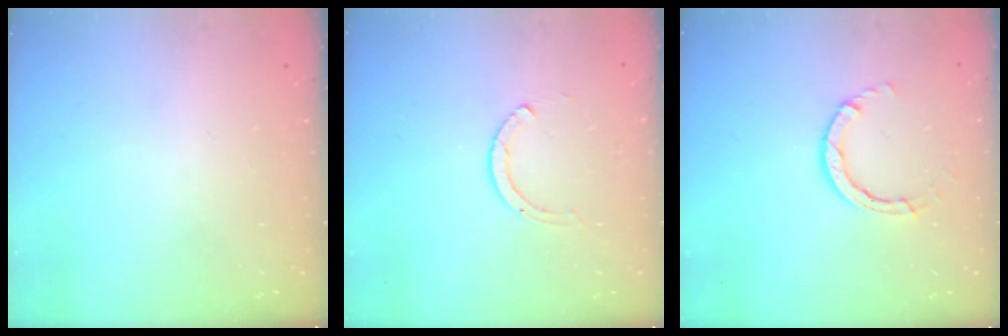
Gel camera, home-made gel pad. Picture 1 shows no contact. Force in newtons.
{"total": 2.0, "press": 1.9, "slide": 0.3}
{"total": 3.7, "press": 3.7, "slide": 0.4}